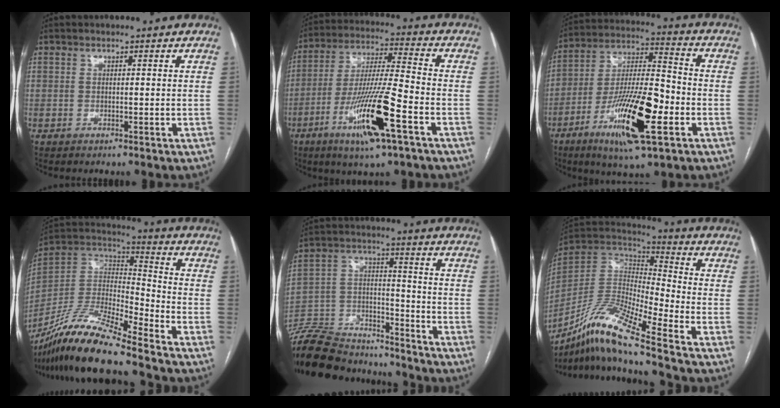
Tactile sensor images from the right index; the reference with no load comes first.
{"total": 15.4, "force": [-6.8, 0.7, 13.8], "torque": [-0.271, -0.020, -0.122]}
{"total": 18.1, "force": [-7.1, 3.6, 16.3], "torque": [-0.312, -0.012, -0.120]}
{"total": 17.2, "force": [-14.0, 0.7, 10.1], "torque": [-0.202, -0.005, -0.262]}
{"total": 19.0, "force": [-17.7, 5.0, 4.9], "torque": [-0.119, 0.014, -0.290]}
{"total": 16.0, "force": [-11.0, 0.4, 11.7], "torque": [-0.238, -0.002, -0.201]}